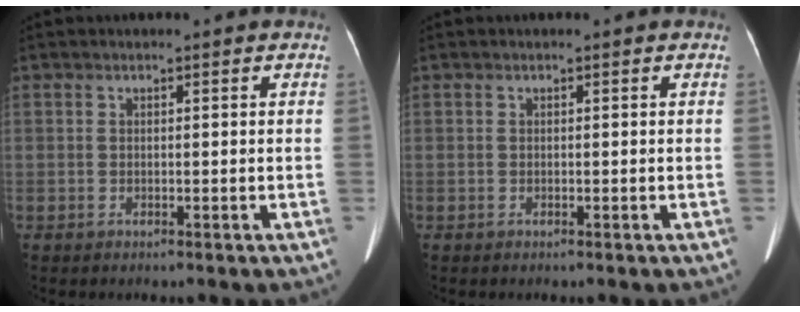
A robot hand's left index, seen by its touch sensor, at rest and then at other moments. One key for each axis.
{"total": 0.0}